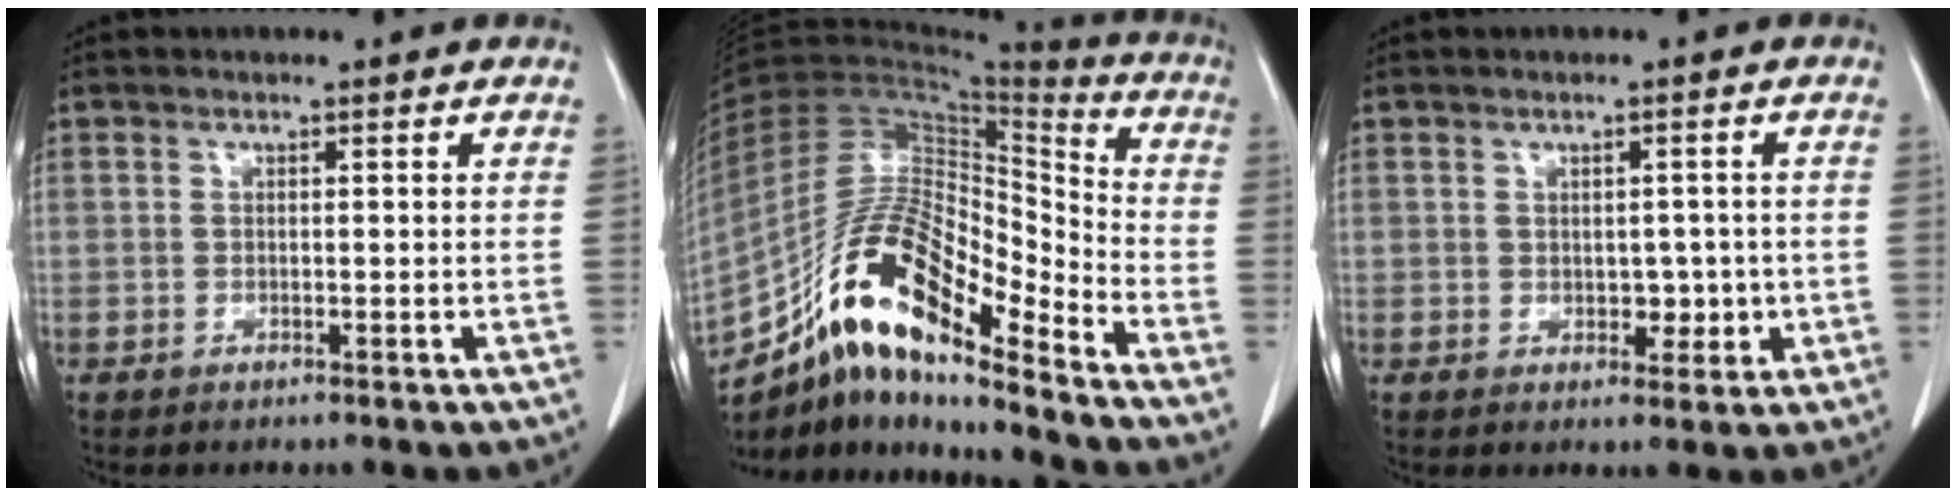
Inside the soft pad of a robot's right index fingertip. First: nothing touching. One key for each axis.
{"total": 19.2, "fx": -12.6, "fy": 4.7, "fz": 13.6, "tx": -0.266, "ty": 0.022, "tz": -0.225}
{"total": 3.2, "fx": -0.4, "fy": 2.2, "fz": 2.2, "tx": -0.020, "ty": 0.005, "tz": 0.000}